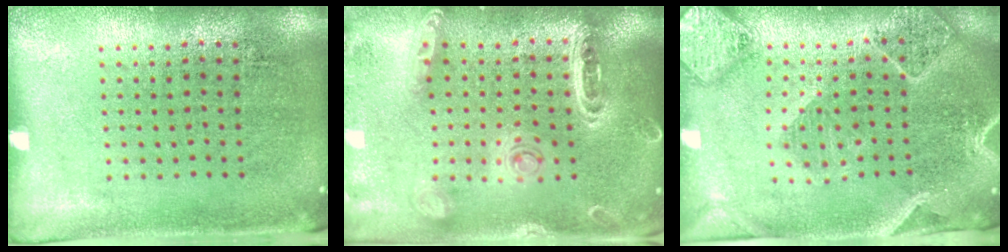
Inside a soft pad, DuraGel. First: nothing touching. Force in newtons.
{"total": 1.4, "press": 1.4, "slide": 0.0}
{"total": 2.3, "press": 2.1, "slide": 0.9}